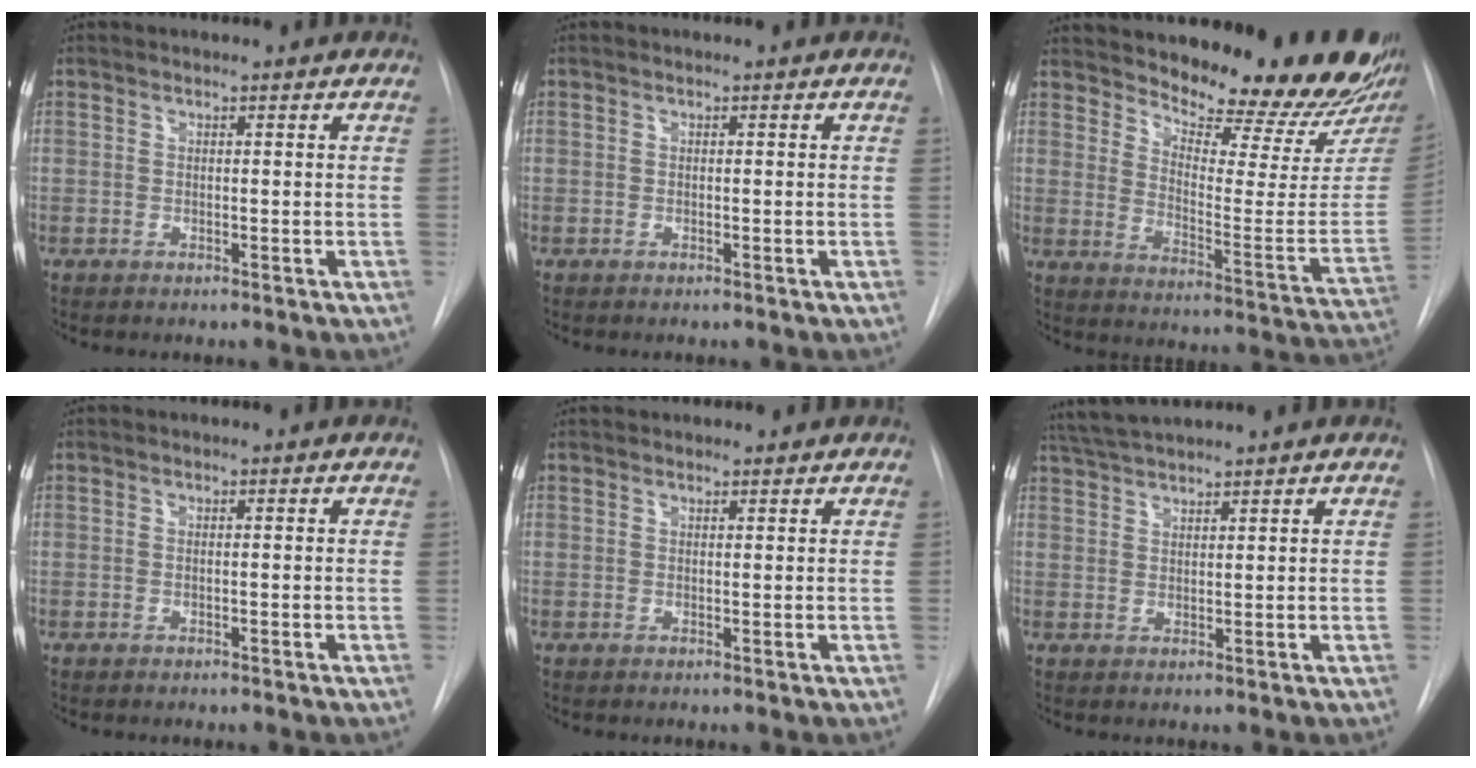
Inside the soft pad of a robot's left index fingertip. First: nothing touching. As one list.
[{"total": 0.0}, {"total": 22.2, "force": [19.9, 2.6, 9.4], "torque": [-0.136, -0.106, 0.253]}, {"total": 0.0}, {"total": 1.4, "force": [1.3, 0.5, 0.1], "torque": [-0.002, 0.017, 0.021]}, {"total": 4.7, "force": [4.5, -0.6, 1.5], "torque": [-0.034, 0.024, 0.088]}]